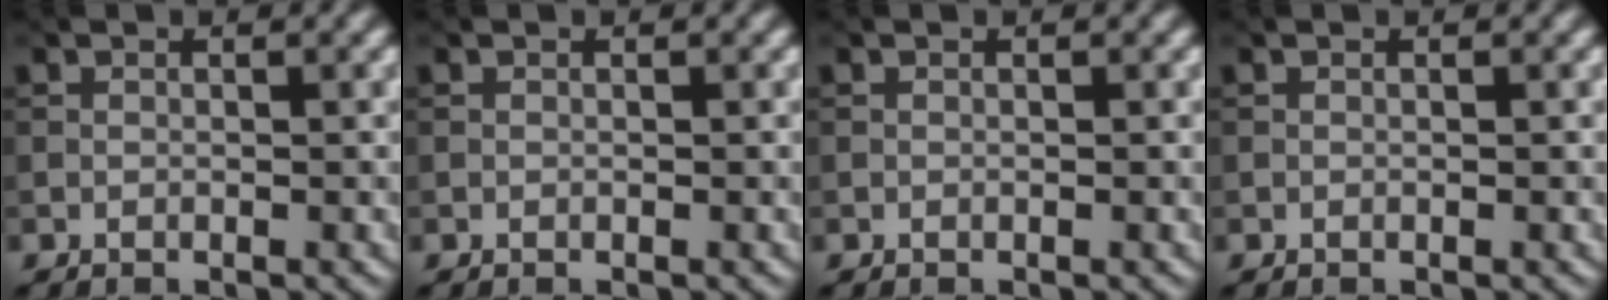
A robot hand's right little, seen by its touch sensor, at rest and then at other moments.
{"total": 0.0}
{"total": 0.0}
{"total": 0.0}